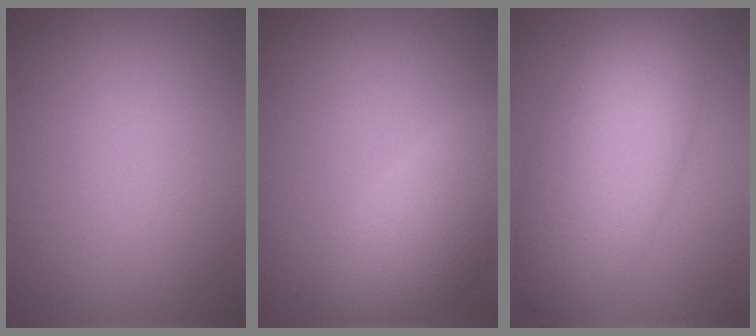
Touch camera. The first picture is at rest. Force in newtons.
{"total": 5.5, "press": 5.5, "slide": 0.5}
{"total": 8.3, "press": 8.3, "slide": 0.2}